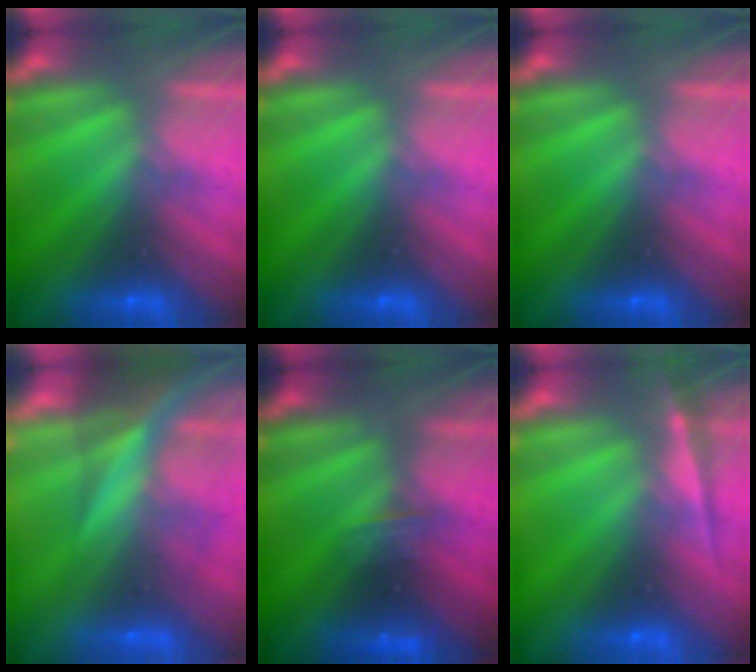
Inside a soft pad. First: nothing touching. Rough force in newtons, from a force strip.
{"total": 0.0}
{"total": 0.0}
{"total": 7.2}
{"total": 2.5}
{"total": 1.9}